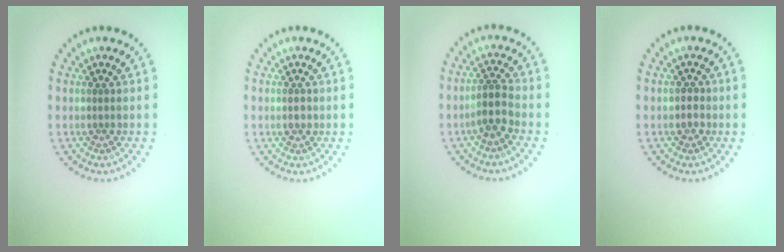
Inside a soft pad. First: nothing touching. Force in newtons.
{"total": 1.2, "press": 1.2, "slide": 0.0}
{"total": 2.5, "press": 2.1, "slide": 1.3}
{"total": 1.2, "press": 1.1, "slide": 0.4}